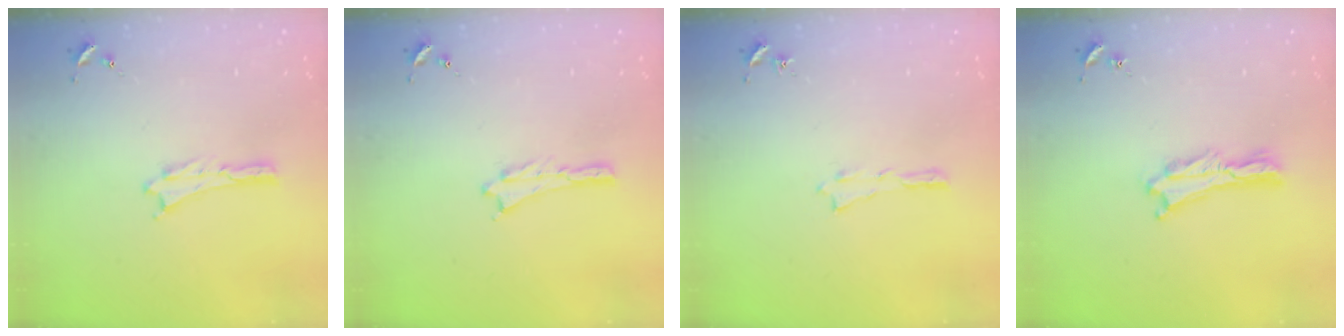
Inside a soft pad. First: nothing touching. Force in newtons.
{"total": 0.0}
{"total": 0.0}
{"total": 1.2, "press": 1.1, "slide": 0.3}